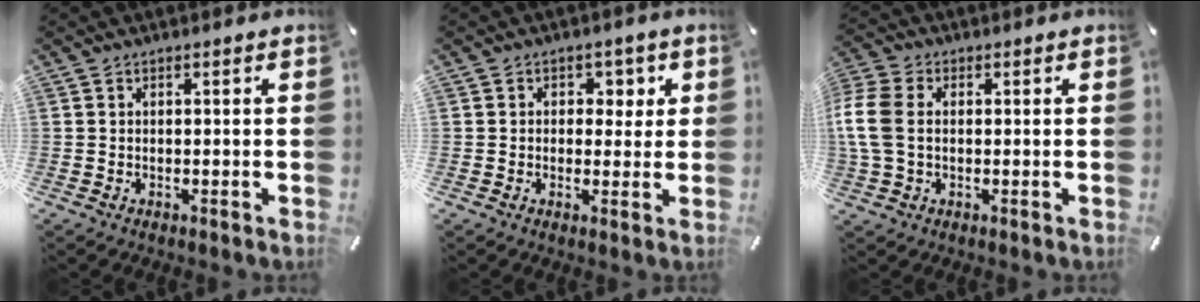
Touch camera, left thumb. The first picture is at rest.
{"total": 4.0, "force": [0.7, 3.6, 1.6], "torque": [-0.009, -0.001, 0.003]}
{"total": 8.8, "force": [0.3, 6.3, 6.2], "torque": [-0.157, 0.003, 0.003]}